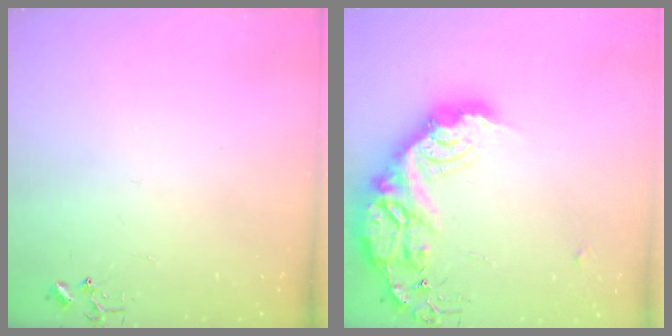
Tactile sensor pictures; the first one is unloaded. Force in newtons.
{"total": 24.7, "press": 24.6, "slide": 2.0}